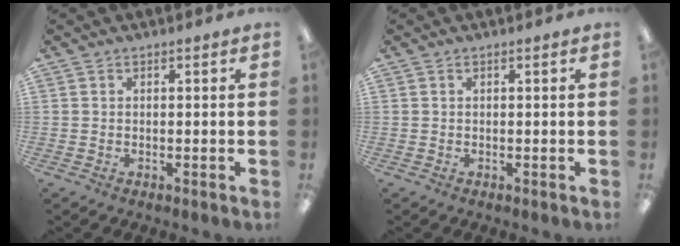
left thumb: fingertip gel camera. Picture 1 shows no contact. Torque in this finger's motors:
{"motor_torque": [0.00, 0.00, -0.01, 0.00, 0.02]}